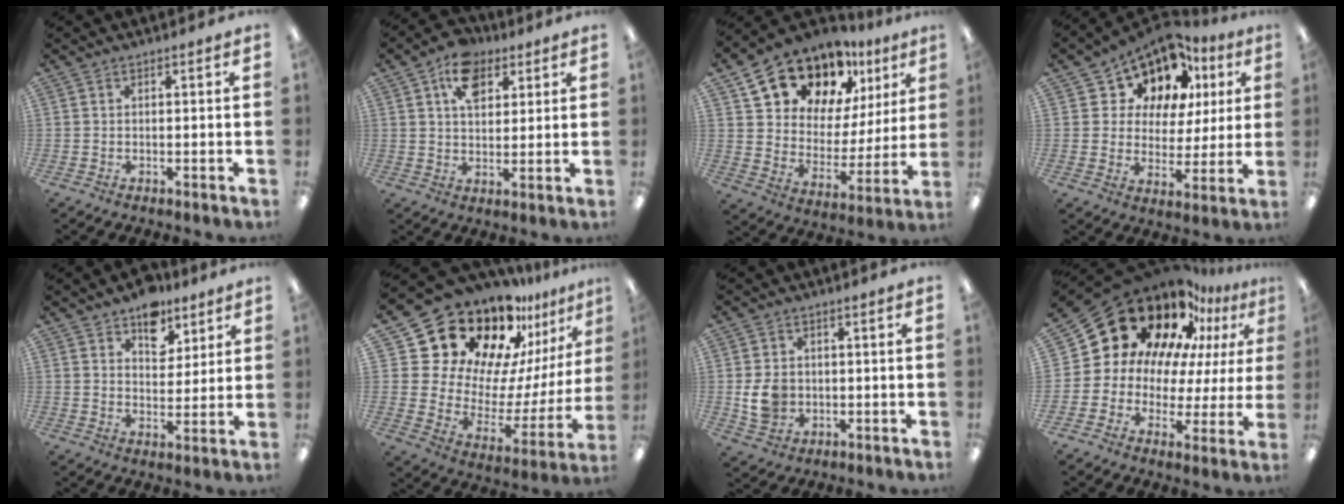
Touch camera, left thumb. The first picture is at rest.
{"total": 10.3, "force": [5.3, 6.8, 5.7], "torque": [-0.088, -0.010, 0.095]}
{"total": 16.3, "force": [12.8, 8.6, 5.1], "torque": [-0.108, -0.089, 0.236]}
{"total": 12.5, "force": [8.7, 8.2, 3.5], "torque": [-0.084, -0.057, 0.162]}
{"total": 9.4, "force": [6.8, 5.7, 3.2], "torque": [-0.035, -0.039, 0.121]}
{"total": 23.9, "force": [18.8, 11.5, 9.1], "torque": [-0.170, -0.162, 0.350]}
{"total": 7.1, "force": [-0.4, 6.1, 3.7], "torque": [-0.059, 0.006, -0.005]}
{"total": 21.6, "force": [13.7, 13.7, 9.5], "torque": [-0.156, -0.097, 0.261]}